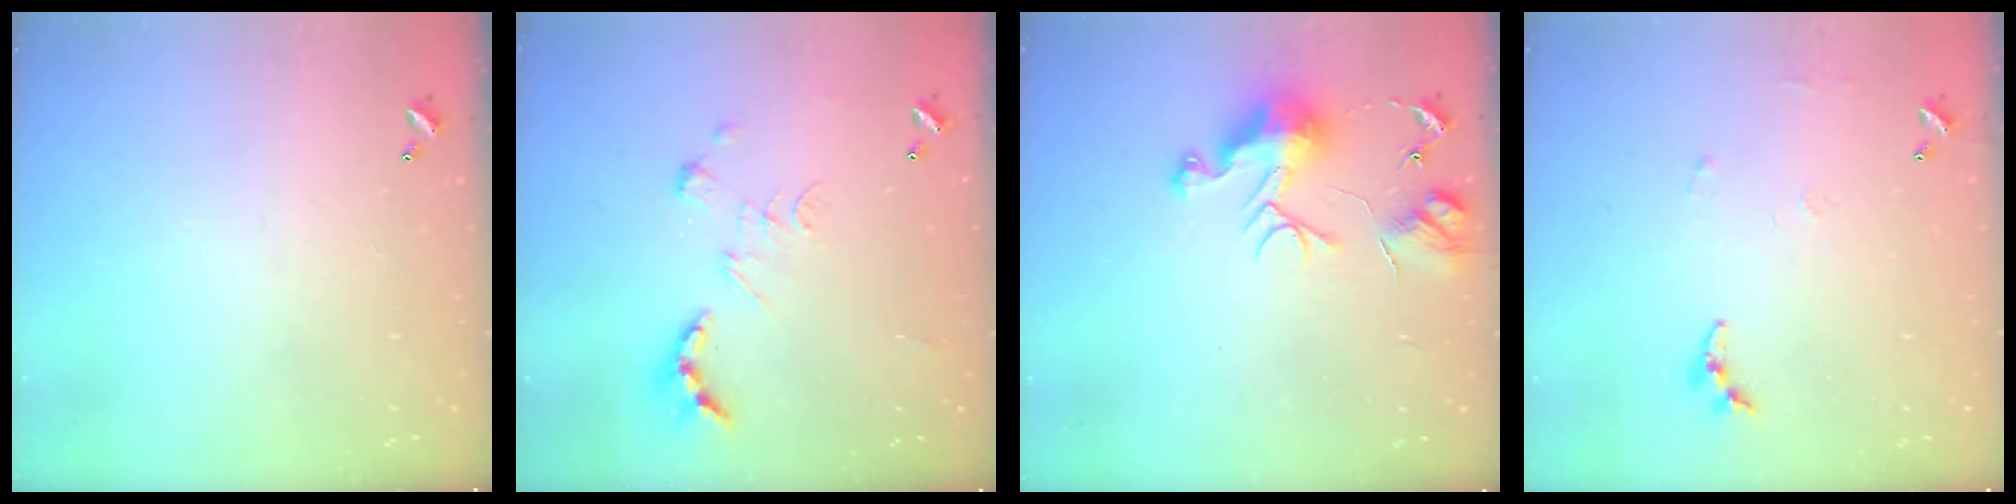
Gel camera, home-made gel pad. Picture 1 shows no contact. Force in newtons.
{"total": 2.6, "press": 1.9, "slide": 1.8}
{"total": 9.3, "press": 9.3, "slide": 1.1}
{"total": 5.4, "press": 5.3, "slide": 0.6}